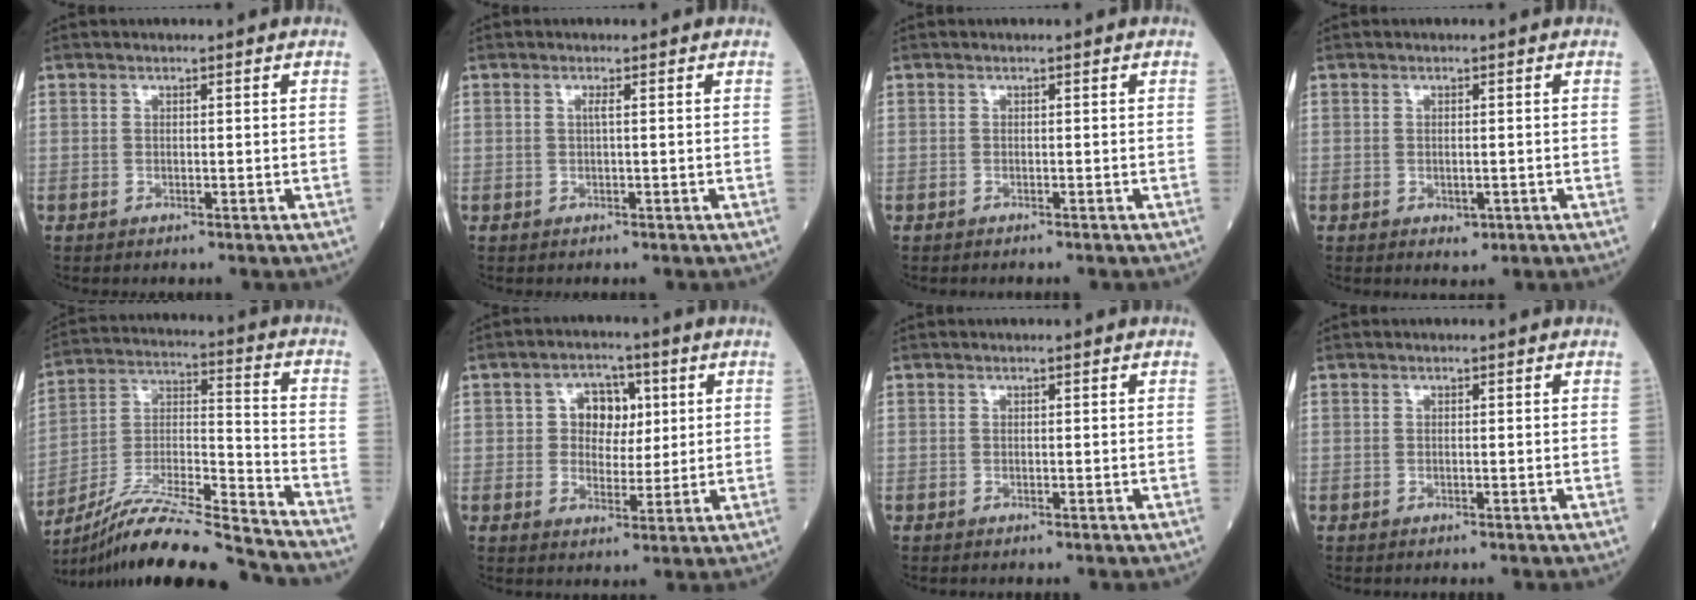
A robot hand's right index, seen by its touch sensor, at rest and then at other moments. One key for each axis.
{"total": 0.7, "fx": 0.1, "fy": -0.2, "fz": 0.7, "tx": -0.014, "ty": 0.000, "tz": 0.001}
{"total": 0.6, "fx": -0.5, "fy": 0.1, "fz": 0.1, "tx": -0.005, "ty": 0.000, "tz": -0.011}
{"total": 1.7, "fx": -0.4, "fy": 1.0, "fz": 1.3, "tx": -0.022, "ty": -0.001, "tz": 0.005}
{"total": 22.4, "fx": -20.1, "fy": 0.1, "fz": 9.8, "tx": -0.188, "ty": -0.018, "tz": -0.344}
{"total": 6.0, "fx": 1.5, "fy": 4.4, "fz": 3.9, "tx": -0.056, "ty": 0.016, "tz": 0.026}
{"total": 0.0}
{"total": 0.0}